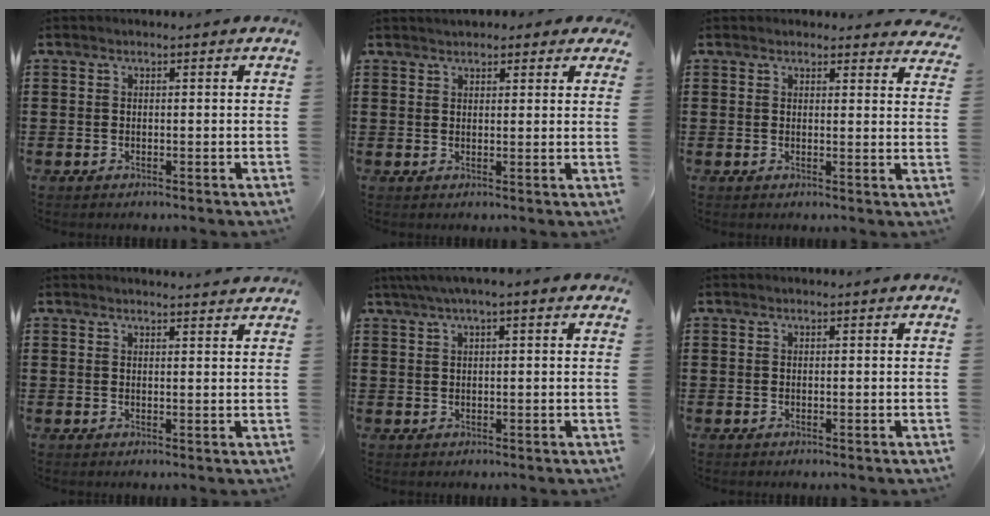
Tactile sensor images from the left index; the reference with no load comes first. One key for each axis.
{"total": 2.5, "fx": 2.3, "fy": 0.9, "fz": 0.6, "tx": -0.010, "ty": 0.000, "tz": 0.041}
{"total": 2.1, "fx": 2.1, "fy": 0.5, "fz": 0.1, "tx": -0.001, "ty": -0.007, "tz": 0.038}
{"total": 1.9, "fx": 1.9, "fy": -0.1, "fz": 0.3, "tx": -0.010, "ty": -0.002, "tz": 0.037}
{"total": 2.6, "fx": 1.3, "fy": 0.5, "fz": 2.2, "tx": -0.043, "ty": 0.006, "tz": 0.023}
{"total": 0.0}